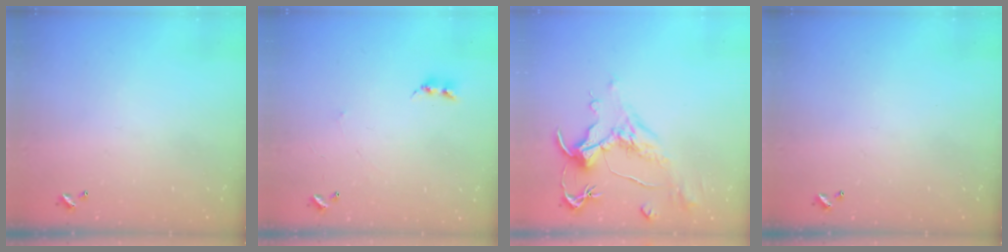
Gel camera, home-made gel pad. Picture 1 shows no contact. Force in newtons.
{"total": 2.4, "press": 2.4, "slide": 0.4}
{"total": 1.6, "press": 0.7, "slide": 1.5}
{"total": 0.0}